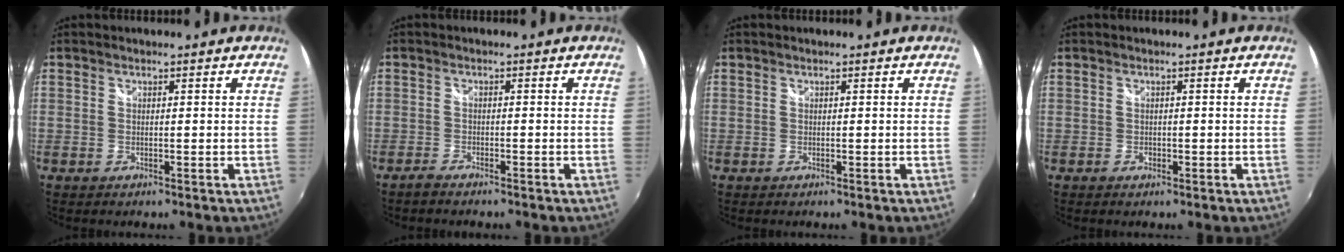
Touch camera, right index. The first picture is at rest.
{"total": 2.4, "force": [-2.2, 0.4, 1.0], "torque": [-0.031, -0.005, -0.043]}
{"total": 0.0}
{"total": 1.0, "force": [-0.5, 0.9, 0.3], "torque": [-0.005, -0.002, -0.007]}